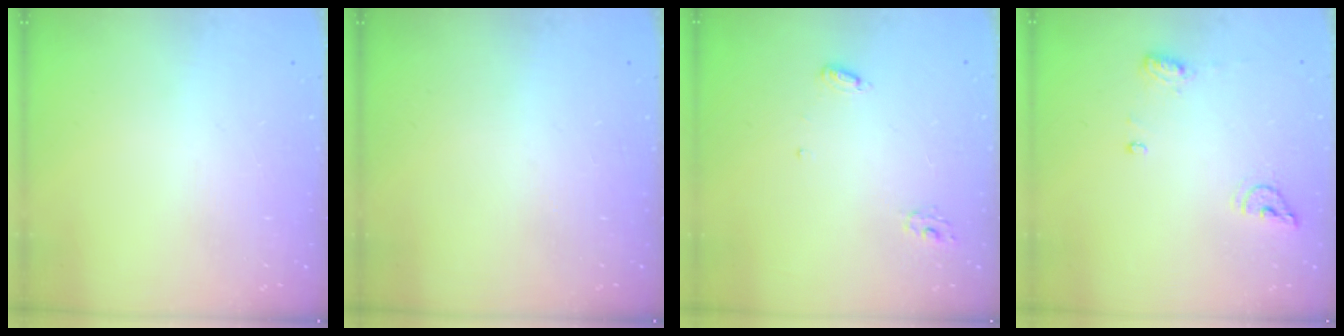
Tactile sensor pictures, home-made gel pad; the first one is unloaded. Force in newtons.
{"total": 0.0}
{"total": 4.7, "press": 4.7, "slide": 0.4}
{"total": 7.9, "press": 7.8, "slide": 1.1}